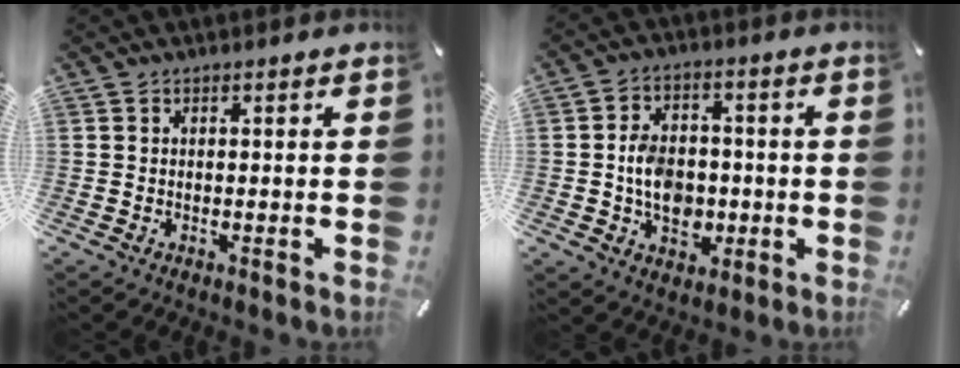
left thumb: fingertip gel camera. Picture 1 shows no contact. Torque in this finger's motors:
{"motor_torque": [1.75, 1.95, 1.14, 0.22, 0.17]}